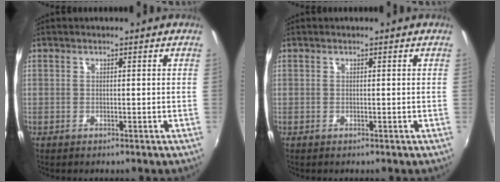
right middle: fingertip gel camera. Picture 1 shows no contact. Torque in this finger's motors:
{"motor_torque": [0.00, 0.00, 0.00, 0.00]}